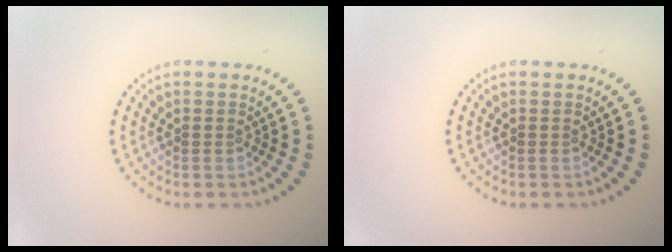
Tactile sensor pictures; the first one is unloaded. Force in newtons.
{"total": 0.0}